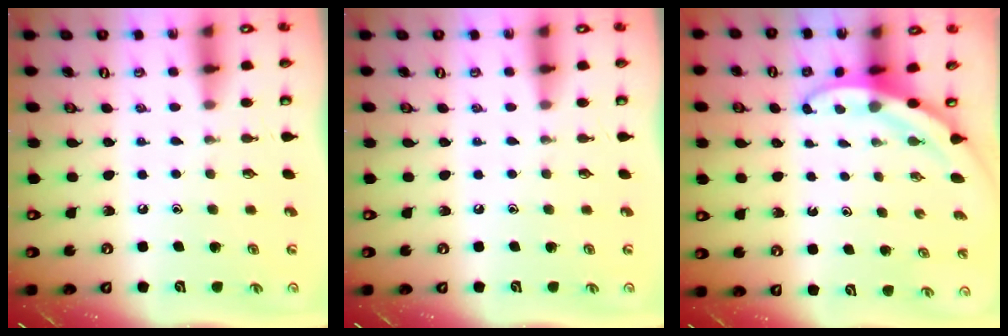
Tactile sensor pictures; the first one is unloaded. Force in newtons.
{"total": 0.0}
{"total": 3.4, "press": 3.4, "slide": 0.1}